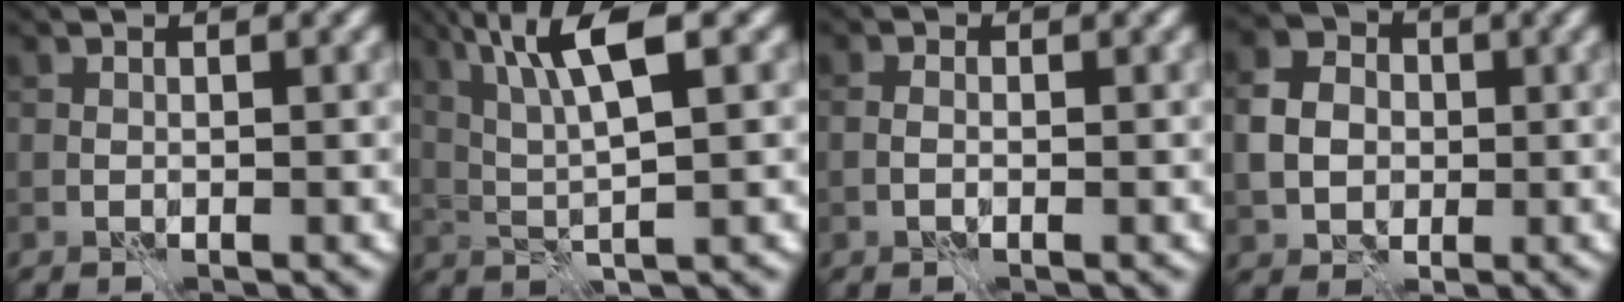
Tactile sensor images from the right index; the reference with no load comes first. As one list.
[{"total": 6.5, "force": [2.4, 1.4, 5.9], "torque": [-0.113, 0.008, 0.046]}, {"total": 1.1, "force": [-0.4, 0.6, 0.9], "torque": [-0.020, 0.003, -0.012]}, {"total": 4.7, "force": [-0.2, 3.9, 2.5], "torque": [-0.051, 0.008, -0.010]}]